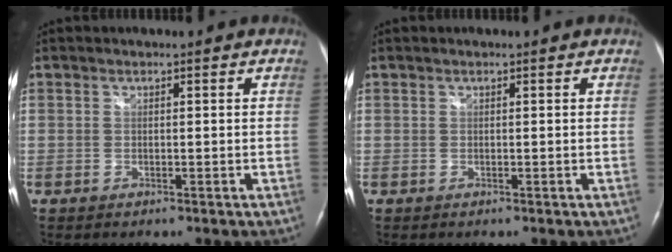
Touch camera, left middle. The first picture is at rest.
{"total": 0.0}